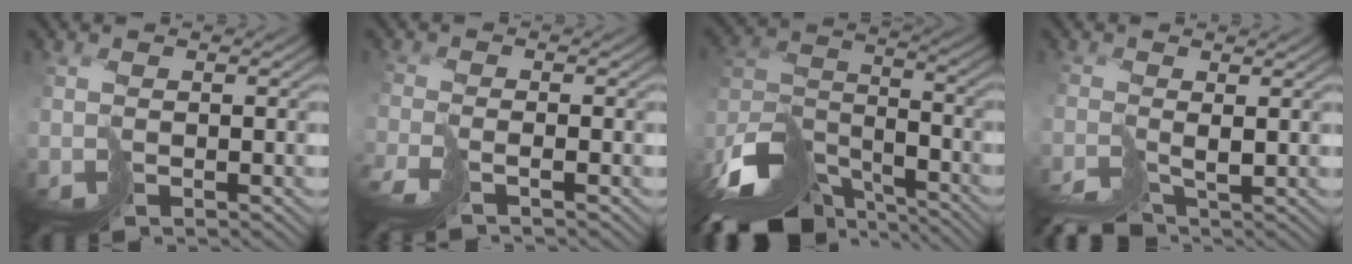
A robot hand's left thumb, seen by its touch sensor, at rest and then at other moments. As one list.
[{"total": 2.3, "force": [-2.0, -1.0, 0.5], "torque": [-0.008, -0.002, -0.046]}, {"total": 14.0, "force": [-11.1, 5.3, 6.6], "torque": [-0.168, -0.017, -0.186]}, {"total": 3.6, "force": [-3.2, 0.5, 1.7], "torque": [-0.012, -0.012, -0.058]}]